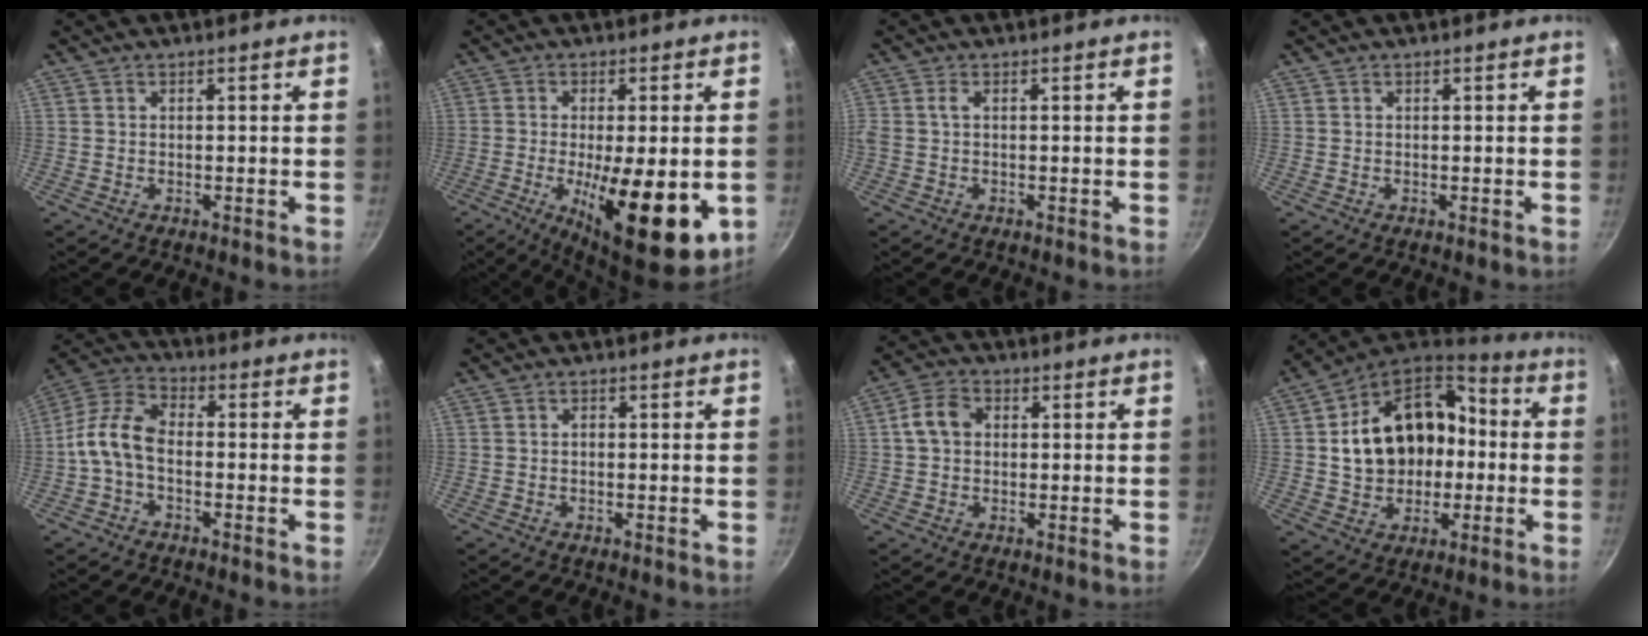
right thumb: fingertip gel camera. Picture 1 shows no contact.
{"total": 18.2, "force": [-4.2, 6.0, 16.6], "torque": [-0.229, -0.026, -0.042]}
{"total": 1.9, "force": [0.2, 0.8, 1.7], "torque": [-0.052, 0.005, 0.005]}
{"total": 0.0}
{"total": 9.6, "force": [-1.6, 5.8, 7.5], "torque": [-0.147, 0.034, -0.044]}
{"total": 0.8, "force": [-0.1, 0.6, 0.5], "torque": [-0.003, 0.003, -0.005]}
{"total": 5.8, "force": [0.7, 4.5, 3.6], "torque": [-0.063, 0.015, 0.007]}
{"total": 19.4, "force": [0.3, 14.3, 13.1], "torque": [-0.168, 0.038, 0.007]}